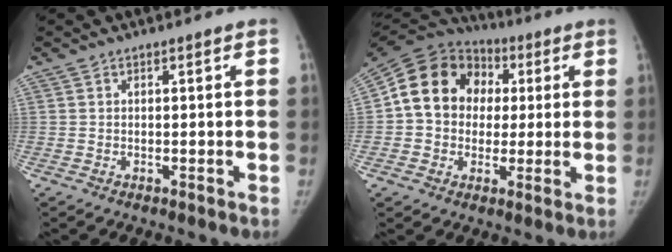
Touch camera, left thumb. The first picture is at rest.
{"total": 16.5, "force": [1.9, 14.0, 8.6], "torque": [-0.135, 0.032, 0.027]}